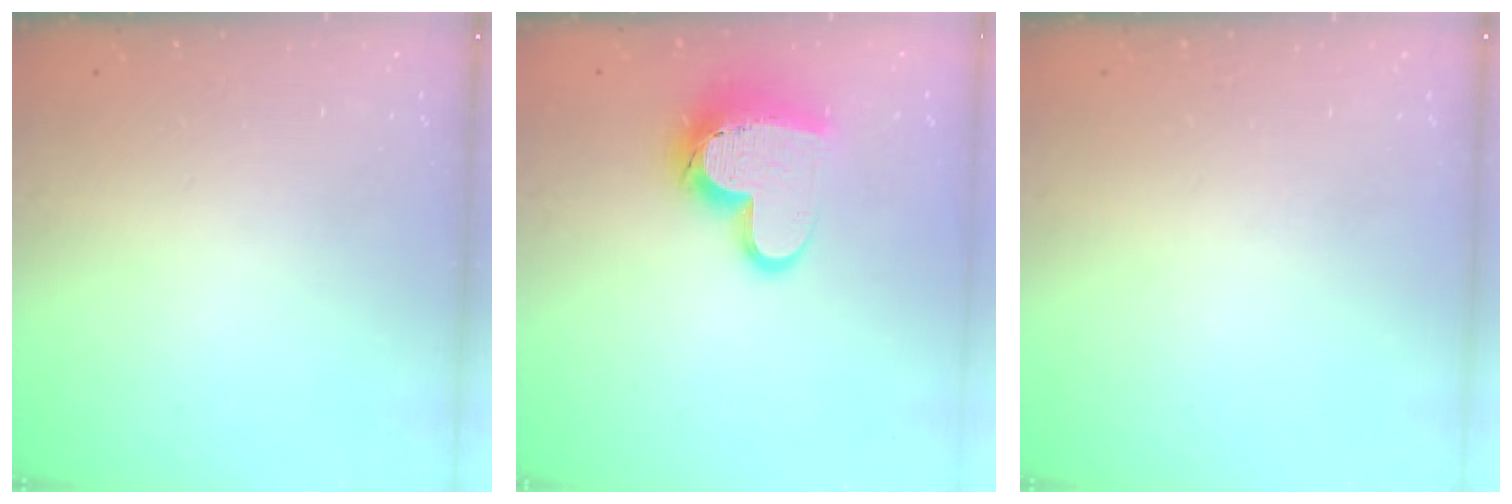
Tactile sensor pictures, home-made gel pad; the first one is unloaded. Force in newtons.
{"total": 15.0, "press": 14.9, "slide": 1.2}
{"total": 0.0}